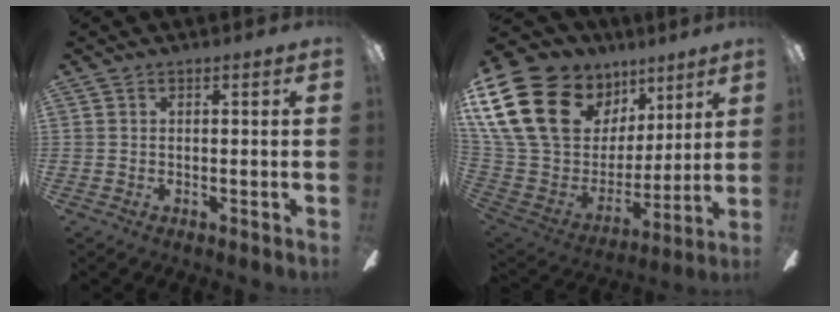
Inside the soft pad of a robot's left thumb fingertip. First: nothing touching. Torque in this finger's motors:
{"motor_torque": [2.50, 2.51, 1.37, -1.39, 0.32]}